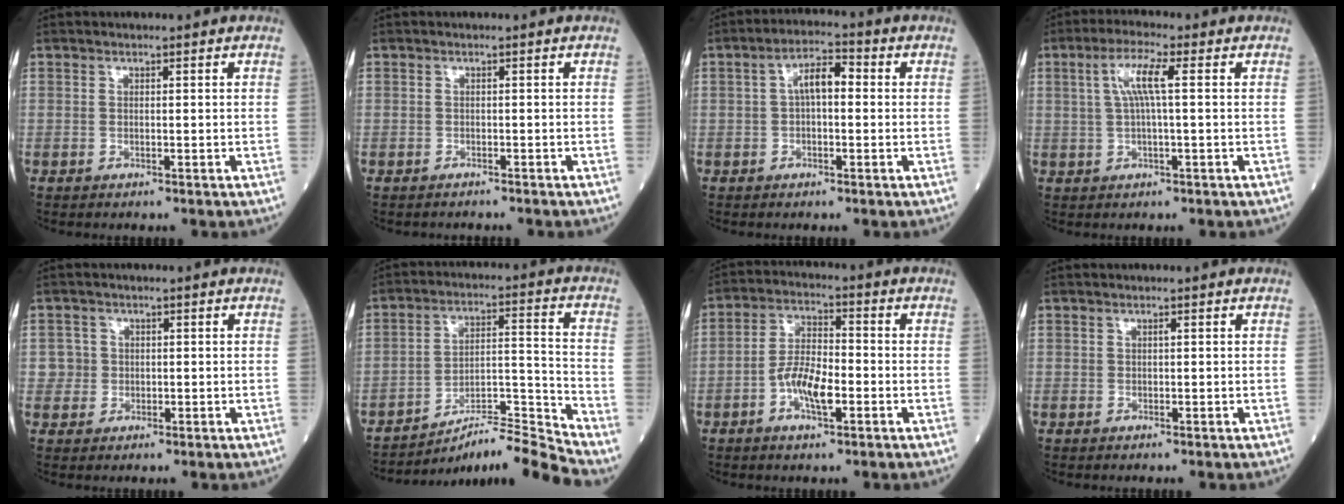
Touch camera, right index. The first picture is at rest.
{"total": 1.1, "force": [-1.0, 0.4, -0.3], "torque": [-0.004, -0.001, -0.019]}
{"total": 4.9, "force": [0.4, 1.8, 4.5], "torque": [-0.081, 0.021, 0.003]}
{"total": 5.3, "force": [1.1, 0.2, 5.2], "torque": [-0.109, 0.012, 0.024]}
{"total": 2.3, "force": [0.0, 2.3, -0.1], "torque": [0.008, 0.006, -0.002]}
{"total": 10.2, "force": [-9.6, -2.4, 2.3], "torque": [-0.034, 0.039, -0.162]}
{"total": 7.2, "force": [-2.6, 2.3, 6.3], "torque": [-0.131, 0.005, -0.050]}
{"total": 0.0}